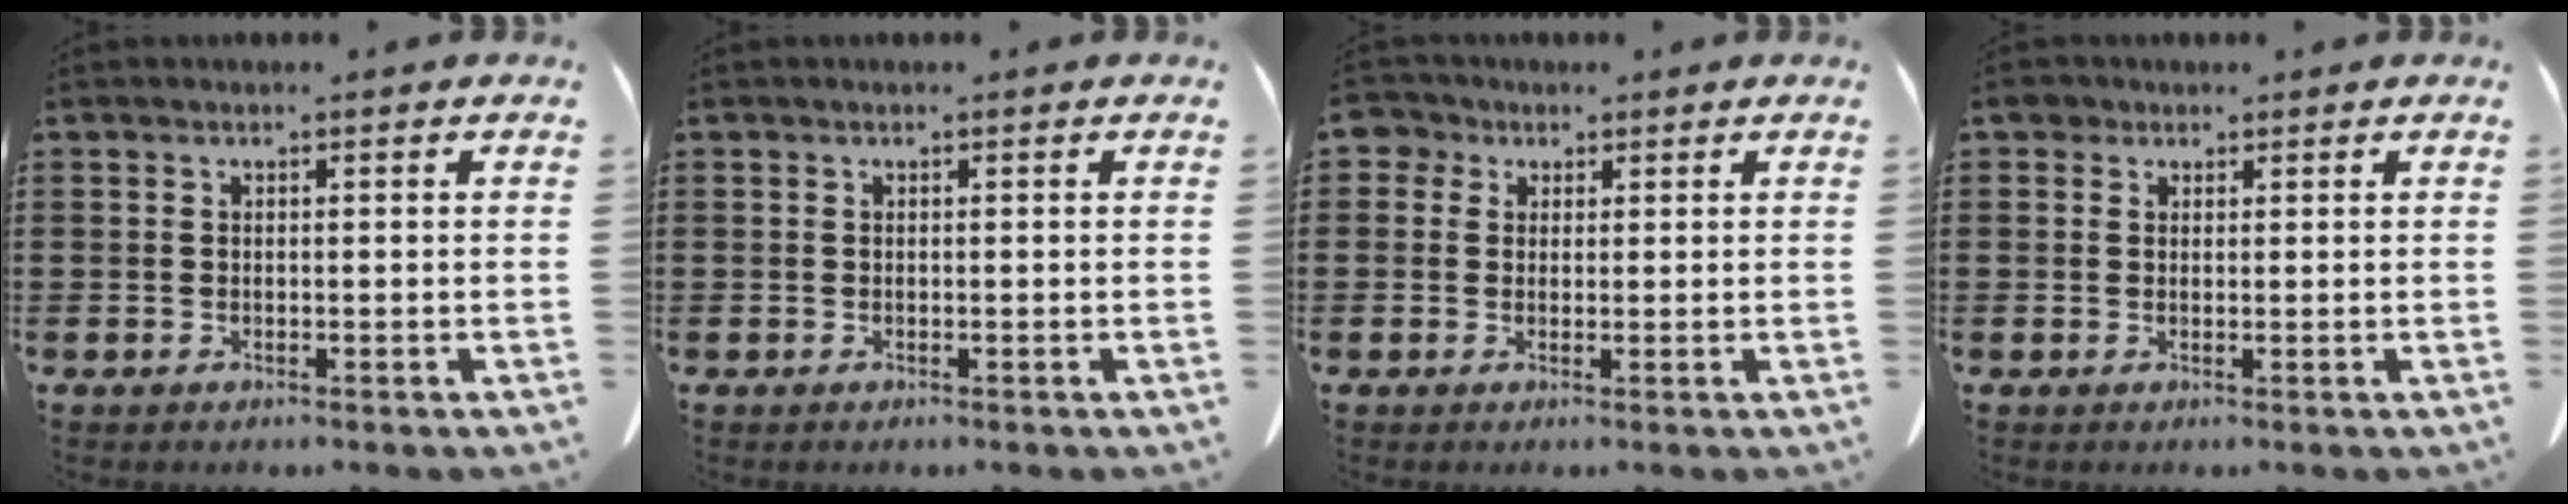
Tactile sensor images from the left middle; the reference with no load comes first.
{"total": 0.0}
{"total": 2.7, "force": [1.4, 2.2, 0.7], "torque": [-0.018, 0.008, 0.021]}
{"total": 1.9, "force": [1.3, 1.3, 0.5], "torque": [-0.016, 0.009, 0.023]}